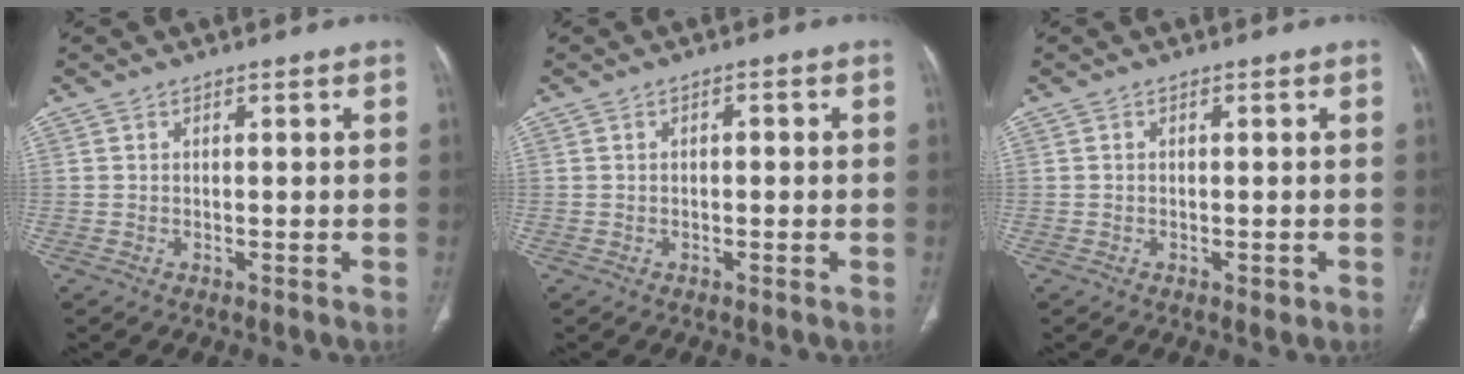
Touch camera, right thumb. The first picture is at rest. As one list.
[{"total": 1.2, "force": [0.1, 0.6, 1.0], "torque": [-0.015, 0.002, -0.001]}, {"total": 1.2, "force": [-0.4, 0.7, 0.8], "torque": [-0.009, -0.001, -0.005]}]